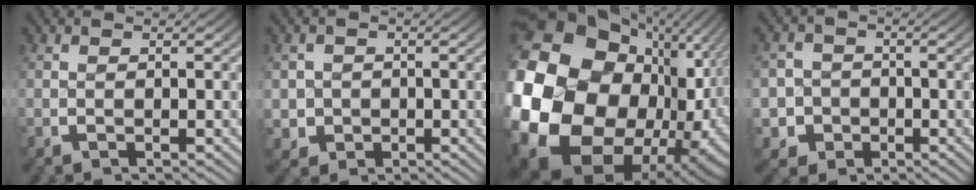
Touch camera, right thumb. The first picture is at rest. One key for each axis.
{"total": 4.3, "fx": -1.0, "fy": 4.0, "fz": 1.4, "tx": -0.040, "ty": -0.028, "tz": -0.004}
{"total": 31.5, "fx": -3.2, "fy": 22.6, "fz": 21.6, "tx": -0.429, "ty": -0.095, "tz": -0.015}
{"total": 8.0, "fx": -2.8, "fy": 7.2, "fz": 2.3, "tx": -0.049, "ty": -0.036, "tz": -0.043}